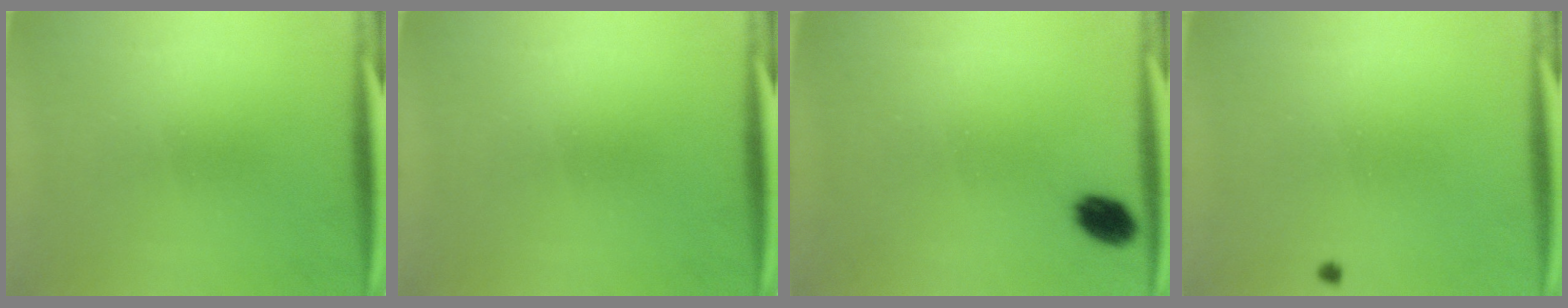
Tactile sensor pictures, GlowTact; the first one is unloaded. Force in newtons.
{"total": 0.0}
{"total": 4.6}
{"total": 0.5}